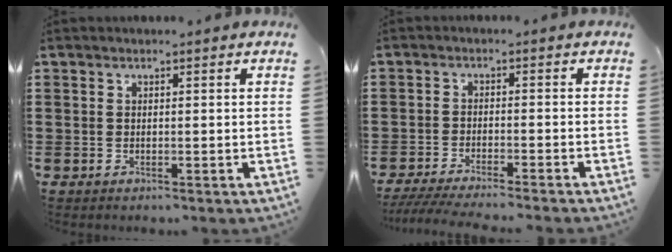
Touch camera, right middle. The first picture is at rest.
{"total": 3.7, "force": [-3.4, -0.3, 1.3], "torque": [-0.036, -0.013, -0.070]}